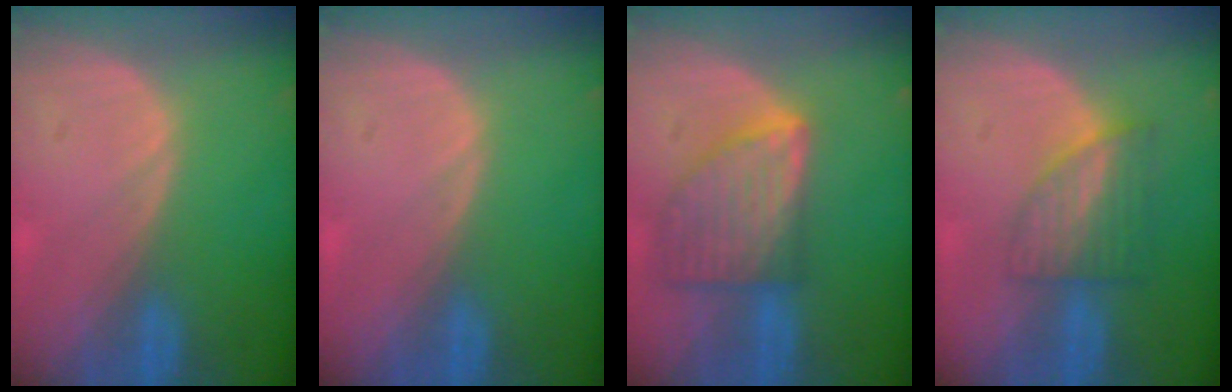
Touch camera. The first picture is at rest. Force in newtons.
{"total": 0.0}
{"total": 8.3, "press": 7.5, "slide": 3.6}
{"total": 6.2, "press": 5.6, "slide": 2.7}